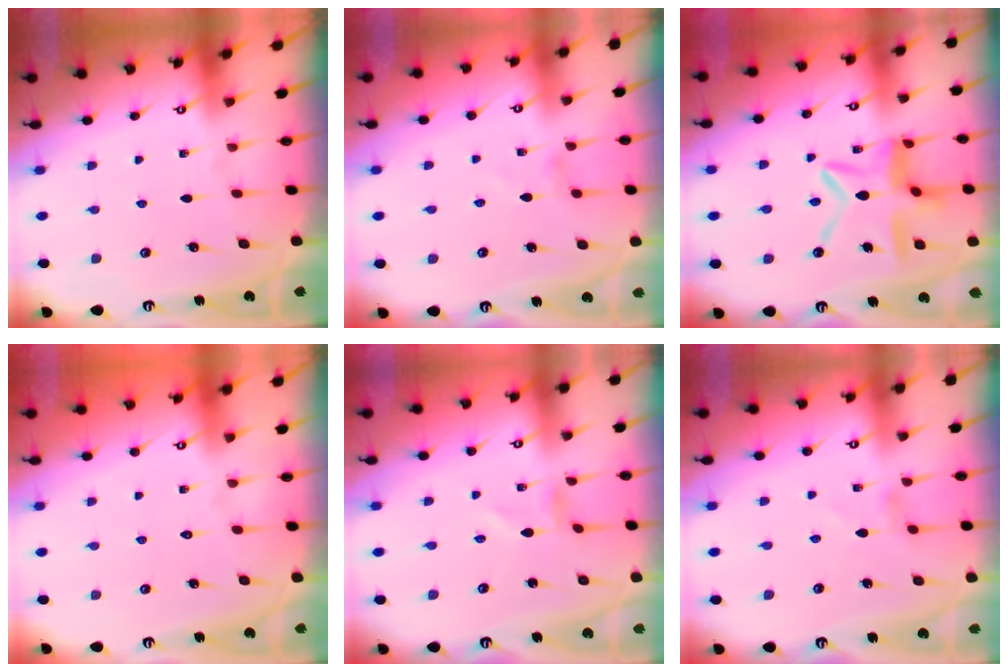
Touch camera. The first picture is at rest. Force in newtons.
{"total": 0.0}
{"total": 12.2, "press": 12.1, "slide": 1.2}
{"total": 1.6, "press": 1.6, "slide": 0.2}
{"total": 1.1, "press": 1.1, "slide": 0.1}
{"total": 2.5, "press": 2.5, "slide": 0.4}